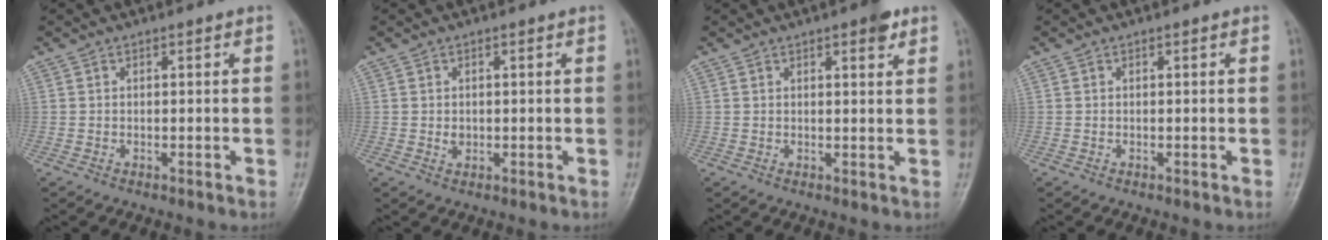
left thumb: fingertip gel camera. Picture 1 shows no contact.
{"total": 1.2, "force": [0.3, 0.9, 0.8], "torque": [-0.009, -0.002, 0.008]}
{"total": 4.9, "force": [3.2, 0.9, 3.6], "torque": [-0.043, -0.017, 0.040]}
{"total": 0.0}